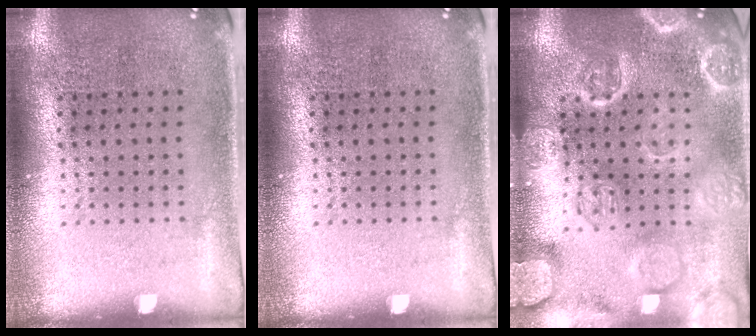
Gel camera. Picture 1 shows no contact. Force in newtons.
{"total": 0.0}
{"total": 3.6, "press": 3.6, "slide": 0.5}